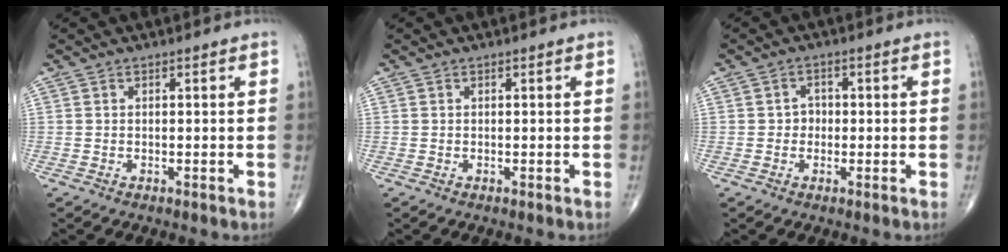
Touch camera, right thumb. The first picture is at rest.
{"total": 0.0}
{"total": 2.4, "force": [-0.2, 2.1, 1.1], "torque": [-0.001, 0.007, -0.010]}